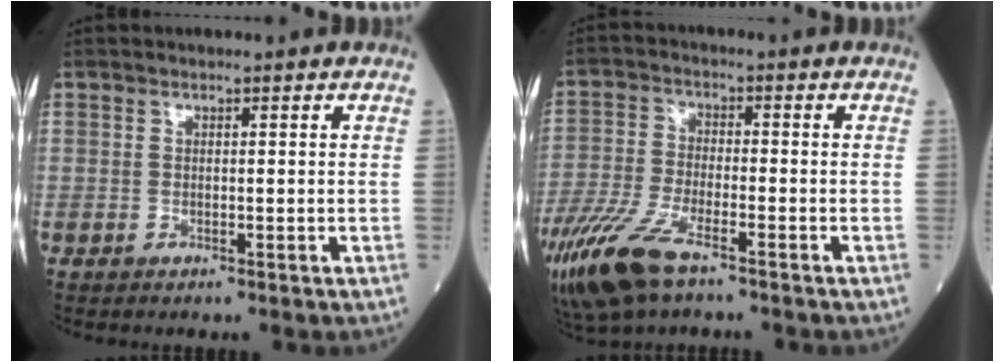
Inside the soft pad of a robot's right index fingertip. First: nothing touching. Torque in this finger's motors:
{"motor_torque": [0.44, -0.44, 0.36, 0.15]}